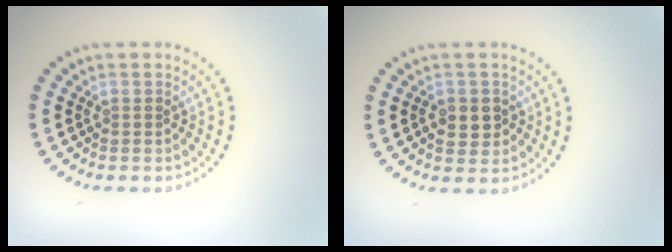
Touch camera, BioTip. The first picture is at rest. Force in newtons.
{"total": 2.4, "press": 2.4, "slide": 0.4}